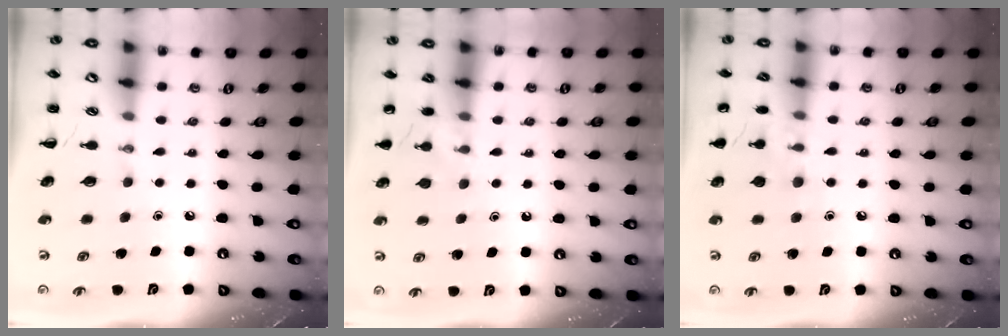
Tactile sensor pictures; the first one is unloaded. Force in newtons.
{"total": 7.3, "press": 7.1, "slide": 1.7}
{"total": 8.9, "press": 8.6, "slide": 2.3}